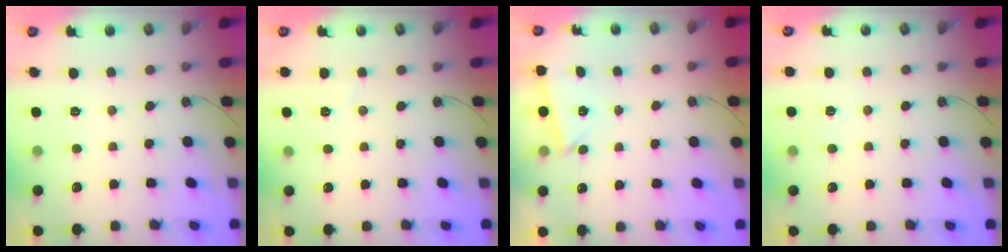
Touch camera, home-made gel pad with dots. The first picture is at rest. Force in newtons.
{"total": 3.7, "press": 2.6, "slide": 2.6}
{"total": 1.7, "press": 1.7, "slide": 0.4}
{"total": 4.0, "press": 4.0, "slide": 0.2}